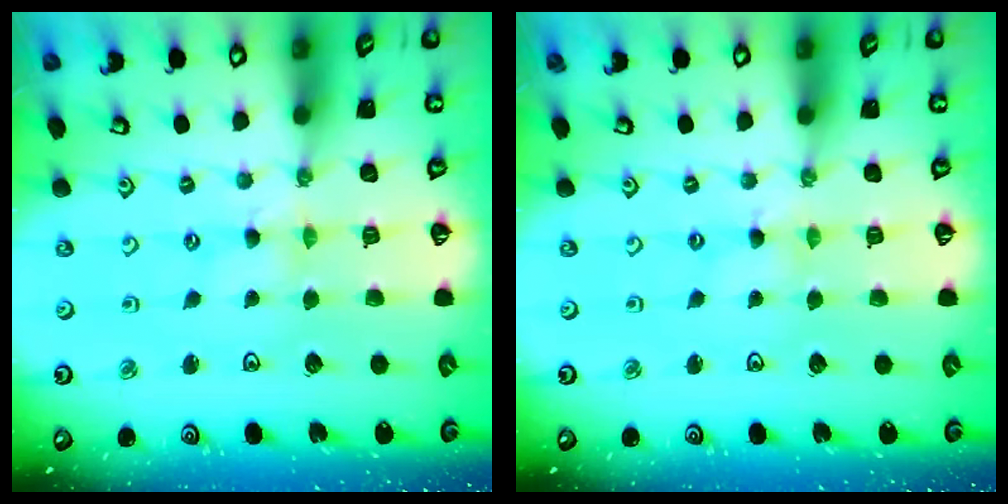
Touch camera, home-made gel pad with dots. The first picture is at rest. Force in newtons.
{"total": 0.0}